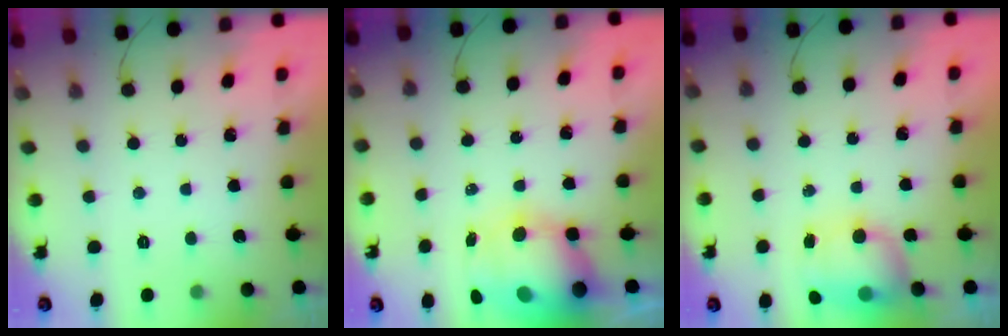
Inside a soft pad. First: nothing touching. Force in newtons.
{"total": 11.9, "press": 11.5, "slide": 3.1}
{"total": 11.3, "press": 8.7, "slide": 7.1}